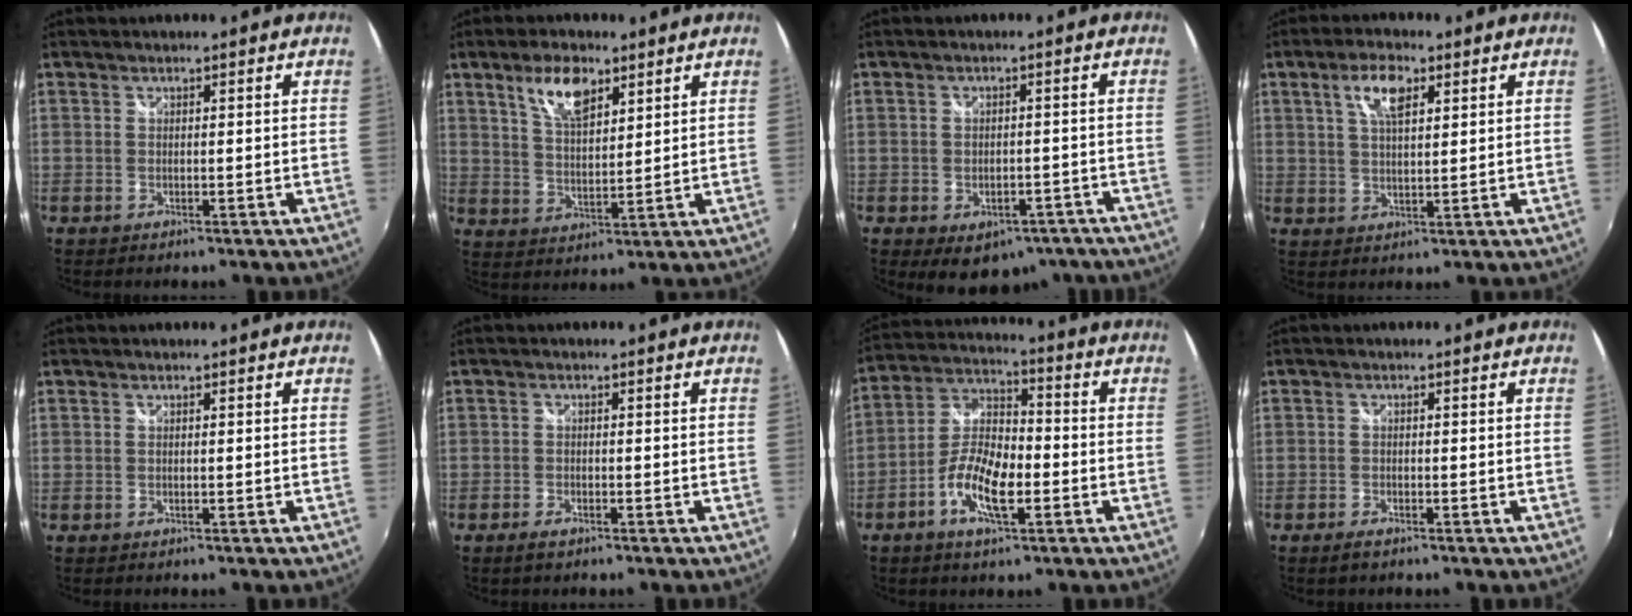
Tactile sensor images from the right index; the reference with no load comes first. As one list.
[{"total": 8.3, "force": [4.8, 3.4, 5.7], "torque": [-0.105, 0.010, 0.093]}, {"total": 11.3, "force": [-7.4, 6.7, 5.3], "torque": [-0.096, -0.005, -0.079]}, {"total": 6.4, "force": [2.9, 2.5, 5.2], "torque": [-0.094, 0.010, 0.052]}, {"total": 0.0}, {"total": 1.9, "force": [-1.4, 0.7, 0.9], "torque": [-0.025, -0.004, -0.029]}, {"total": 10.6, "force": [-4.2, 4.3, 8.8], "torque": [-0.184, 0.004, -0.079]}, {"total": 1.6, "force": [-1.3, 0.5, 0.8], "torque": [-0.021, -0.005, -0.027]}]